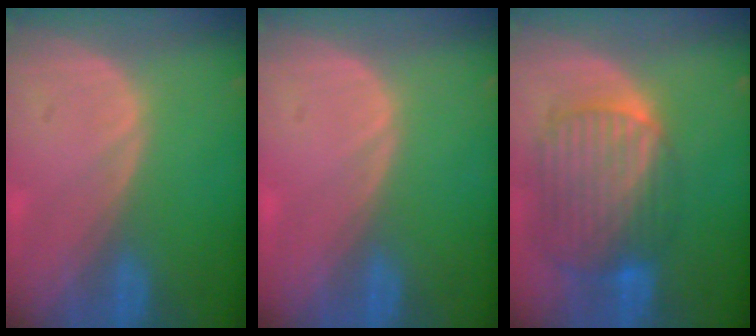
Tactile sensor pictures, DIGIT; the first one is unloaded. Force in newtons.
{"total": 0.5, "press": 0.1, "slide": 0.5}
{"total": 10.4, "press": 8.8, "slide": 5.6}